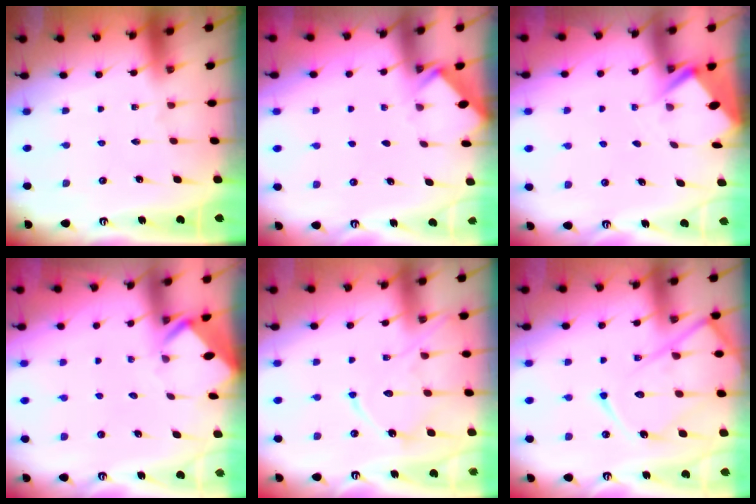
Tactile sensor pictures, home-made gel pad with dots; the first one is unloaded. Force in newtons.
{"total": 2.5, "press": 2.4, "slide": 0.4}
{"total": 2.9, "press": 2.8, "slide": 0.4}
{"total": 3.6, "press": 3.5, "slide": 0.2}
{"total": 12.9, "press": 12.8, "slide": 1.2}
{"total": 17.2, "press": 17.1, "slide": 1.7}